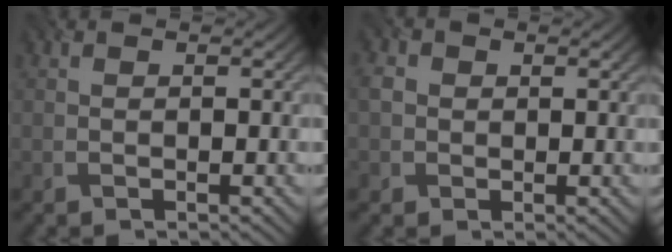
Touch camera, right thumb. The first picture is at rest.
{"total": 2.7, "force": [0.2, 2.5, 1.0], "torque": [-0.030, 0.003, 0.001]}